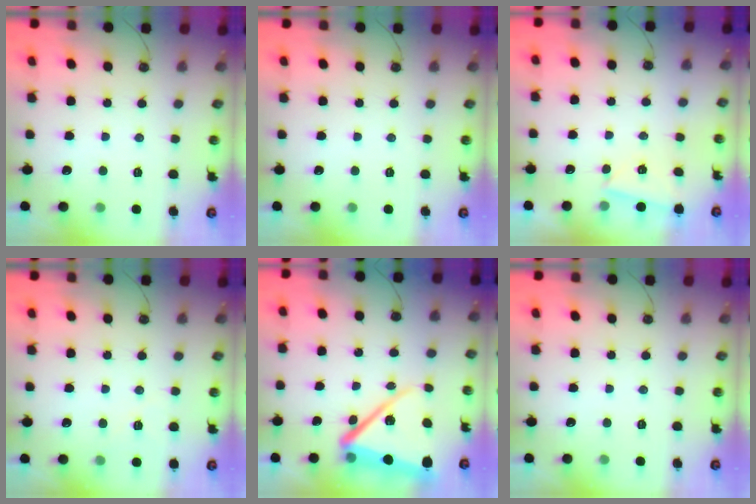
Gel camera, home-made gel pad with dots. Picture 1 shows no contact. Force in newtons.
{"total": 0.0}
{"total": 2.4, "press": 2.3, "slide": 0.6}
{"total": 3.9, "press": 3.6, "slide": 1.5}
{"total": 13.9, "press": 13.8, "slide": 1.5}
{"total": 0.0}